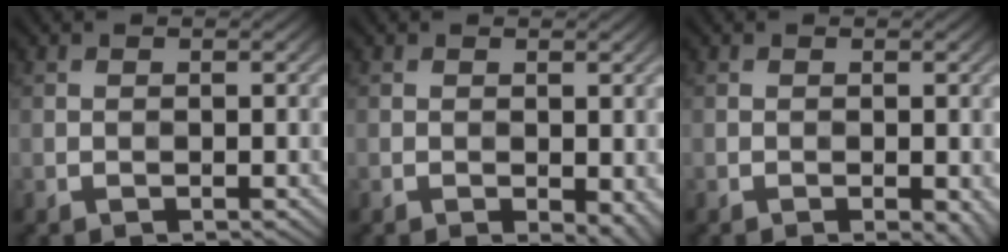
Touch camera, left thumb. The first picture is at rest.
{"total": 3.0, "force": [-1.1, 1.6, 2.3], "torque": [-0.028, -0.010, -0.010]}
{"total": 1.6, "force": [-0.6, 0.5, 1.4], "torque": [-0.019, -0.004, -0.005]}